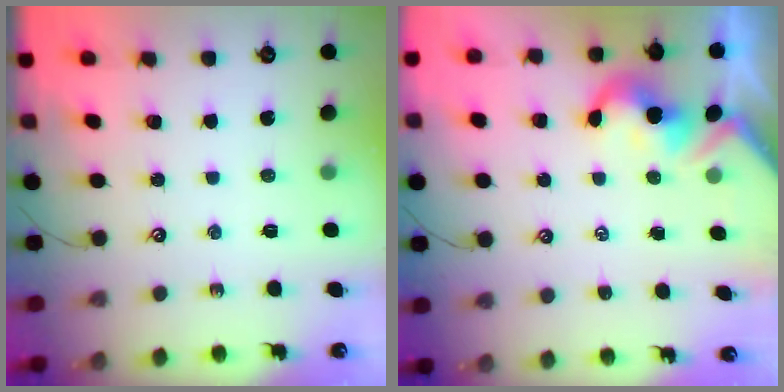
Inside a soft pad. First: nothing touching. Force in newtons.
{"total": 1.9, "press": 1.9, "slide": 0.3}